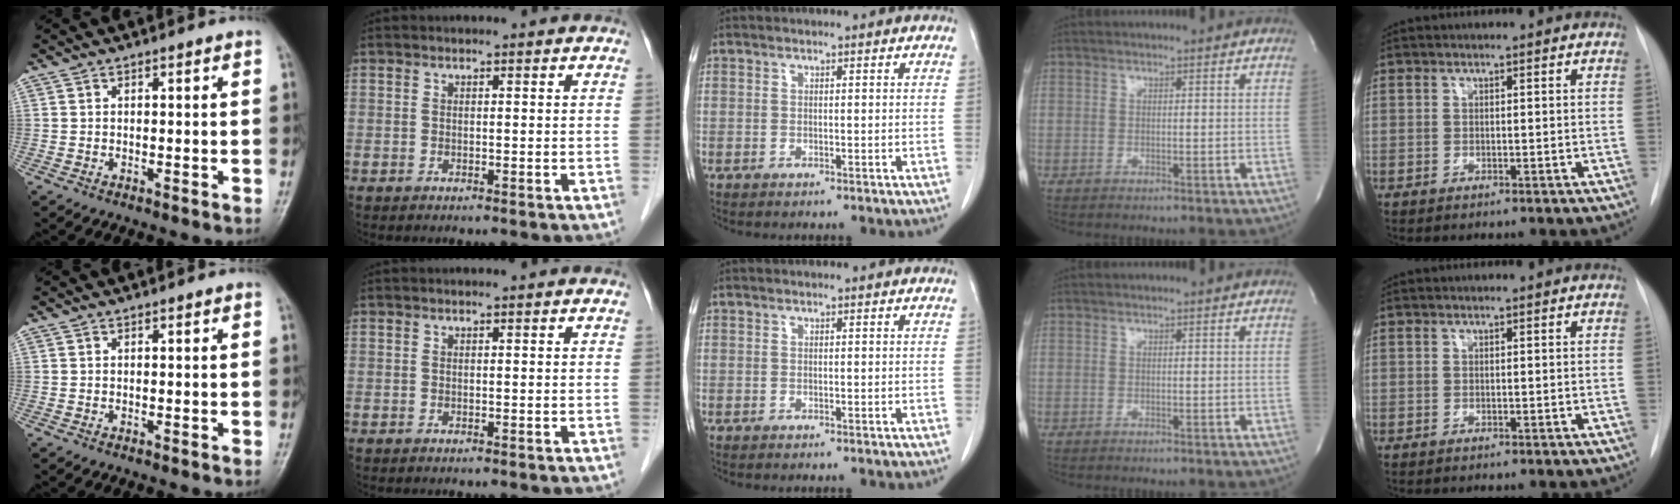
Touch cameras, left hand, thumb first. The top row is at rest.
{}